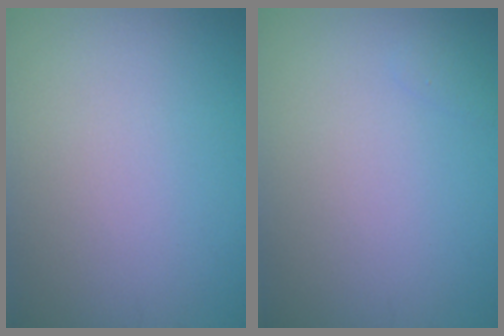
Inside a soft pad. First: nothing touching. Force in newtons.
{"total": 0.5, "press": 0.5, "slide": 0.0}